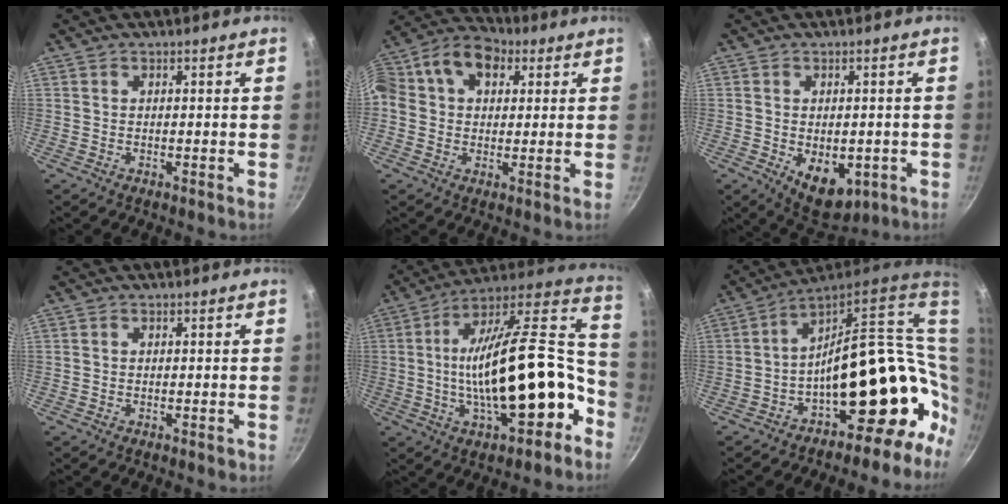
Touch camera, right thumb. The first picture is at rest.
{"total": 16.7, "force": [4.2, 12.6, 10.2], "torque": [-0.193, 0.039, 0.050]}
{"total": 9.2, "force": [-2.2, 5.7, 6.8], "torque": [-0.068, -0.004, -0.015]}
{"total": 0.7, "force": [-0.4, 0.4, 0.4], "torque": [-0.004, 0.003, -0.004]}
{"total": 27.3, "force": [-6.3, 11.6, 23.9], "torque": [-0.347, 0.053, -0.095]}
{"total": 20.9, "force": [-0.4, 12.2, 17.0], "torque": [-0.177, 0.014, 0.005]}